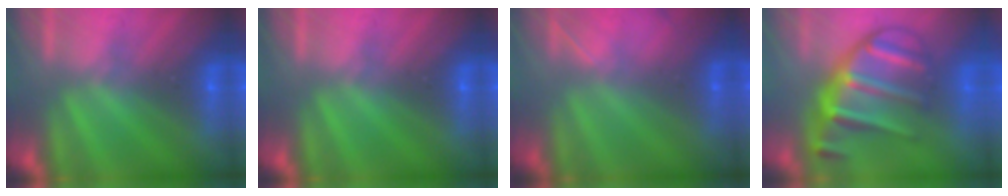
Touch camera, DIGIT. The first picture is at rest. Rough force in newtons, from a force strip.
{"total": 0.0}
{"total": 1.3}
{"total": 7.1}